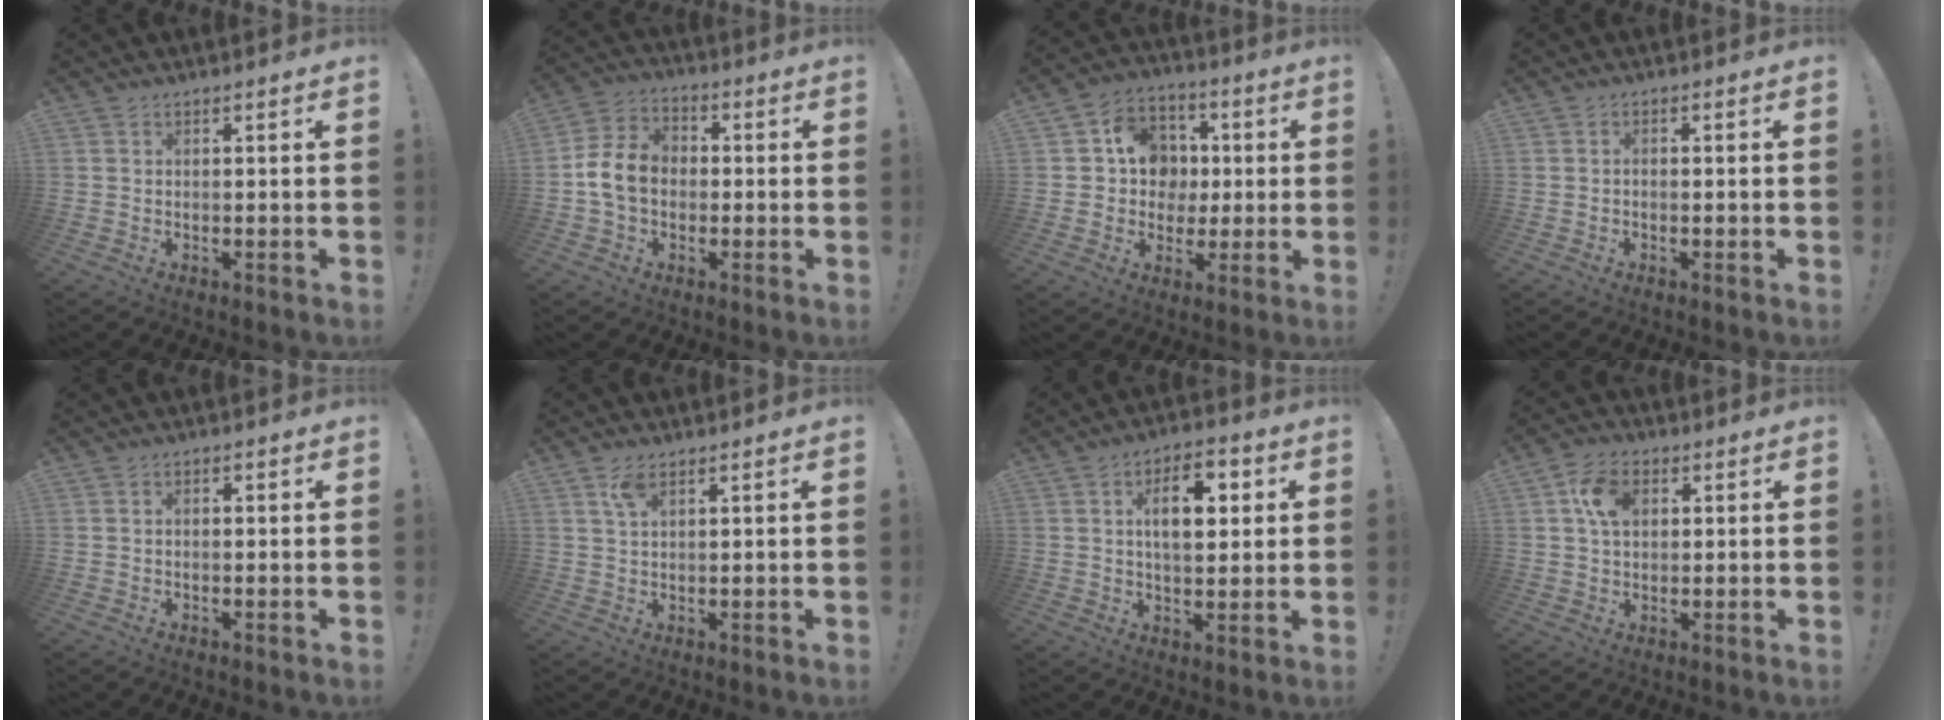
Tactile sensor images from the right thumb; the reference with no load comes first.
{"total": 10.8, "force": [-0.8, 8.3, 6.9], "torque": [-0.131, 0.020, -0.010]}
{"total": 12.5, "force": [1.2, 11.5, 4.9], "torque": [-0.061, 0.007, 0.032]}
{"total": 0.8, "force": [-0.7, 0.2, 0.4], "torque": [-0.005, 0.001, -0.012]}
{"total": 0.6, "force": [-0.3, 0.4, 0.3], "torque": [-0.006, 0.002, -0.006]}
{"total": 3.9, "force": [2.2, 1.7, 2.8], "torque": [-0.052, -0.003, 0.038]}
{"total": 11.1, "force": [3.3, 6.1, 8.7], "torque": [-0.123, 0.003, 0.052]}
{"total": 8.6, "force": [2.5, 6.0, 5.7], "torque": [-0.094, 0.010, 0.050]}